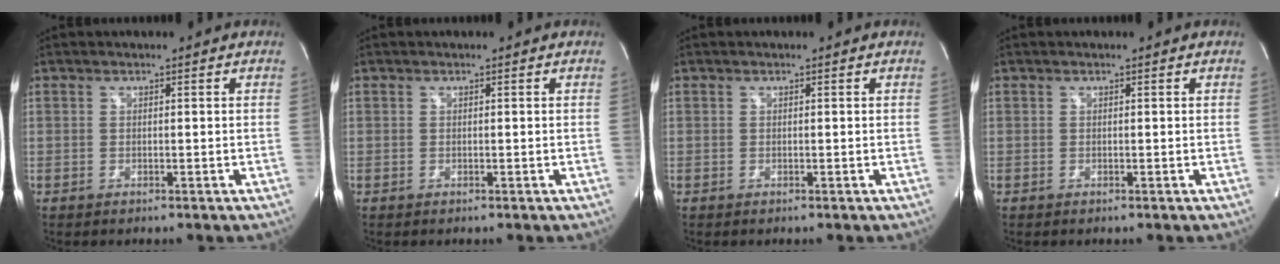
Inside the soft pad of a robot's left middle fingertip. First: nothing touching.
{"total": 0.0}
{"total": 0.0}
{"total": 0.0}